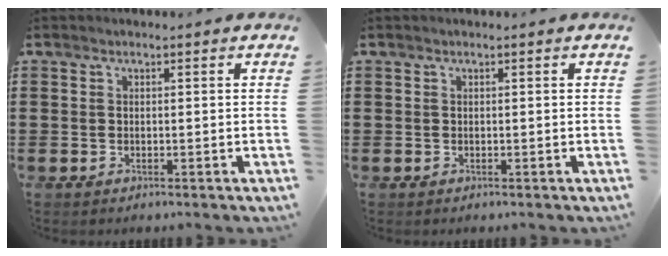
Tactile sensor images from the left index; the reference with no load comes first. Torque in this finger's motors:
{"motor_torque": [0.05, 0.02, 0.04, -0.01]}